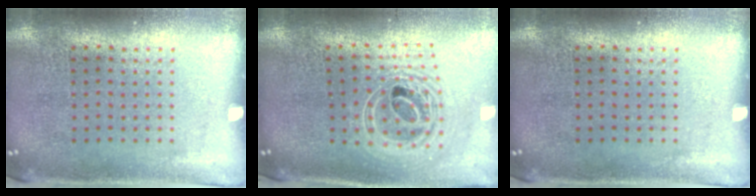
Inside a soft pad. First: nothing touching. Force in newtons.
{"total": 2.3, "press": 1.8, "slide": 1.5}
{"total": 0.0}